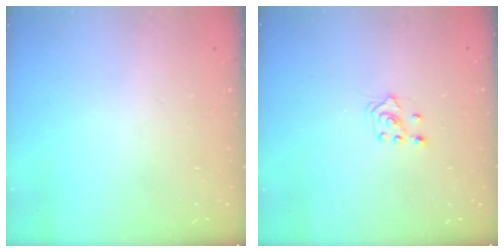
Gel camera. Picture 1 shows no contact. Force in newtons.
{"total": 3.2, "press": 3.1, "slide": 0.9}